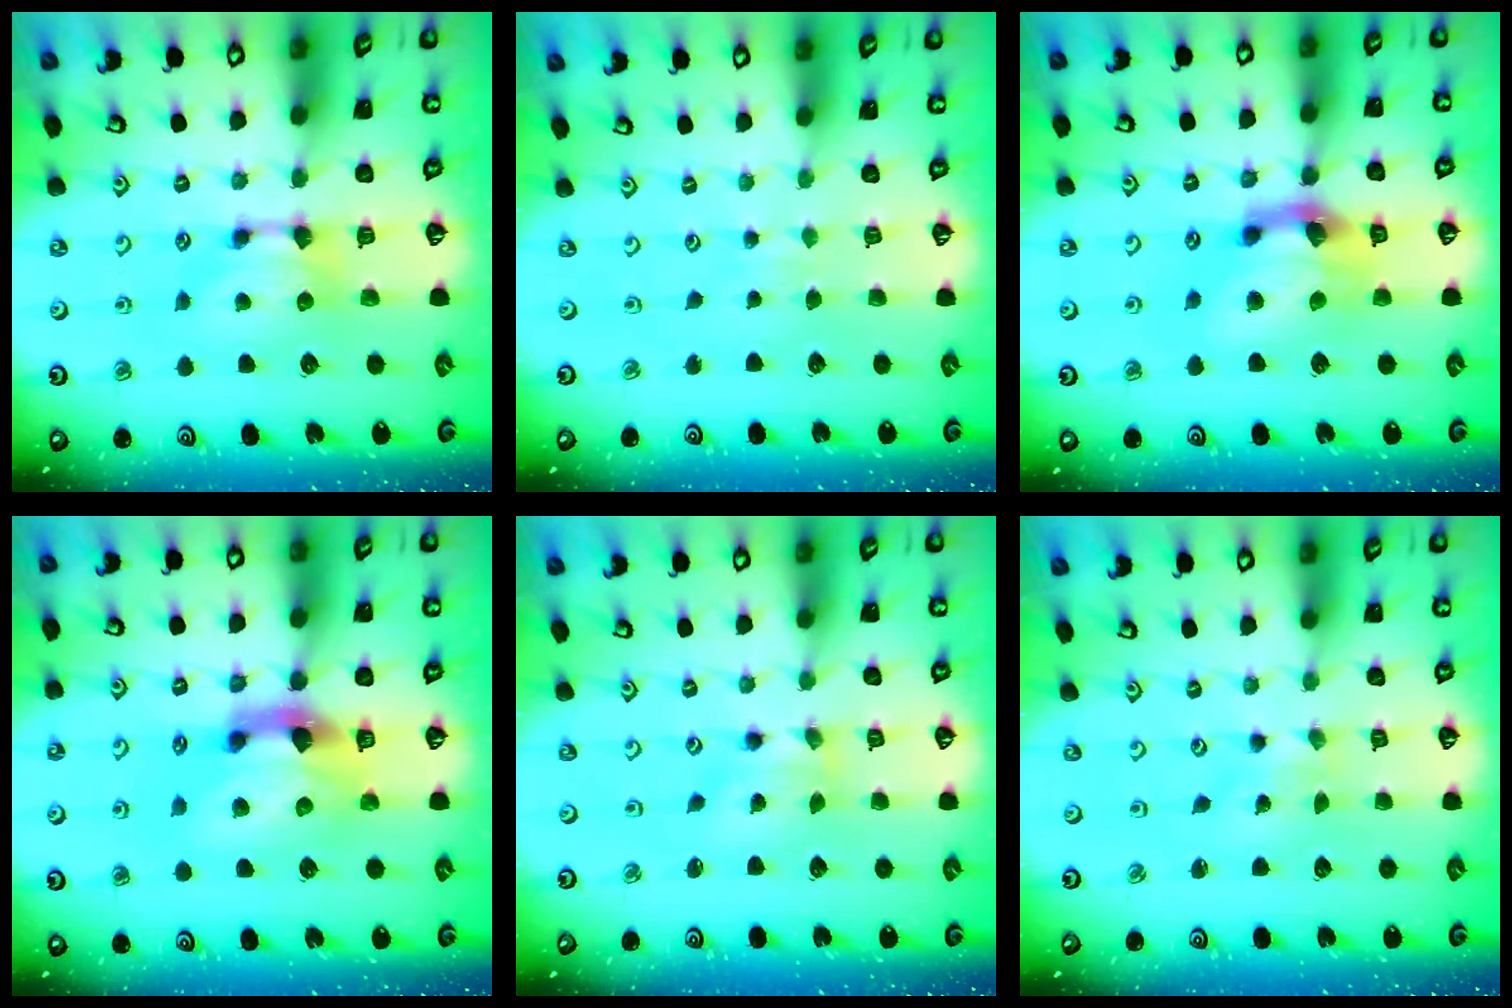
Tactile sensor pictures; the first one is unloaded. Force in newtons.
{"total": 4.6, "press": 4.6, "slide": 0.1}
{"total": 5.3, "press": 4.8, "slide": 2.2}
{"total": 4.8, "press": 4.5, "slide": 1.7}
{"total": 1.3, "press": 0.4, "slide": 1.3}
{"total": 4.7, "press": 4.6, "slide": 0.8}